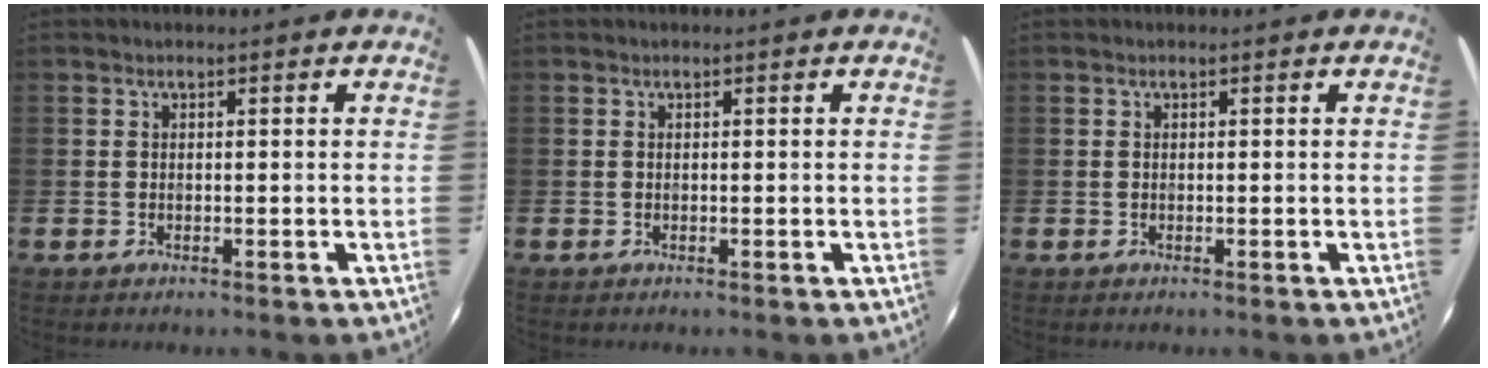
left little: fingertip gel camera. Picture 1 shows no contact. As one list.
[{"total": 0.0}, {"total": 0.0}]